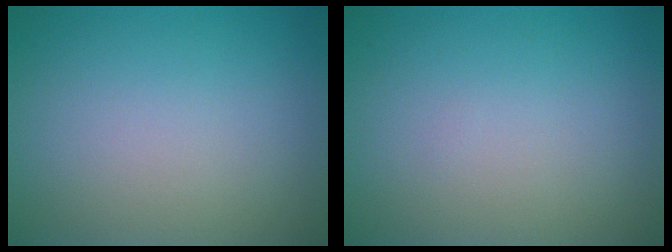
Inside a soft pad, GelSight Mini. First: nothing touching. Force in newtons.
{"total": 0.0}